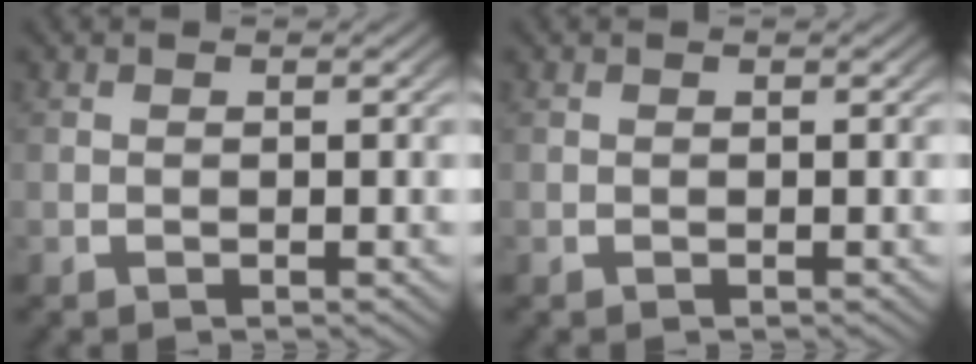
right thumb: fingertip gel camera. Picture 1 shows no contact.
{"total": 0.0}